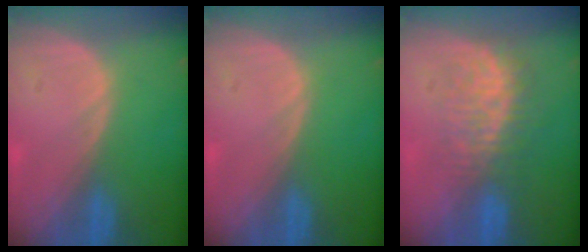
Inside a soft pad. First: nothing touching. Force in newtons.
{"total": 0.0}
{"total": 7.7, "press": 7.3, "slide": 2.7}